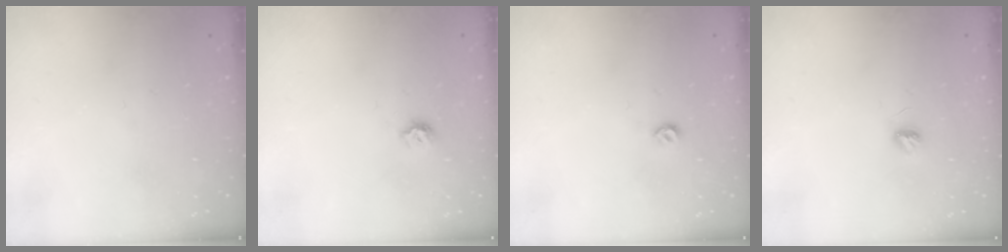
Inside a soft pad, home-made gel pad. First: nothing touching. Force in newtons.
{"total": 5.7, "press": 5.6, "slide": 0.8}
{"total": 4.9, "press": 4.8, "slide": 0.8}
{"total": 3.4, "press": 3.4, "slide": 0.4}